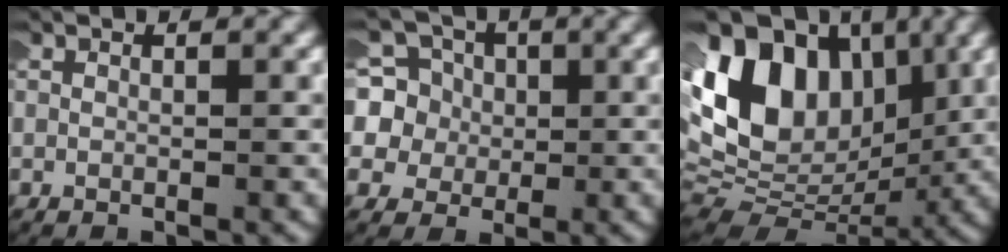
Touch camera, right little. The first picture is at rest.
{"total": 9.7, "force": [-1.0, 9.3, 2.8], "torque": [-0.115, -0.030, -0.028]}
{"total": 13.7, "force": [3.4, 9.3, 9.4], "torque": [-0.197, -0.008, 0.058]}